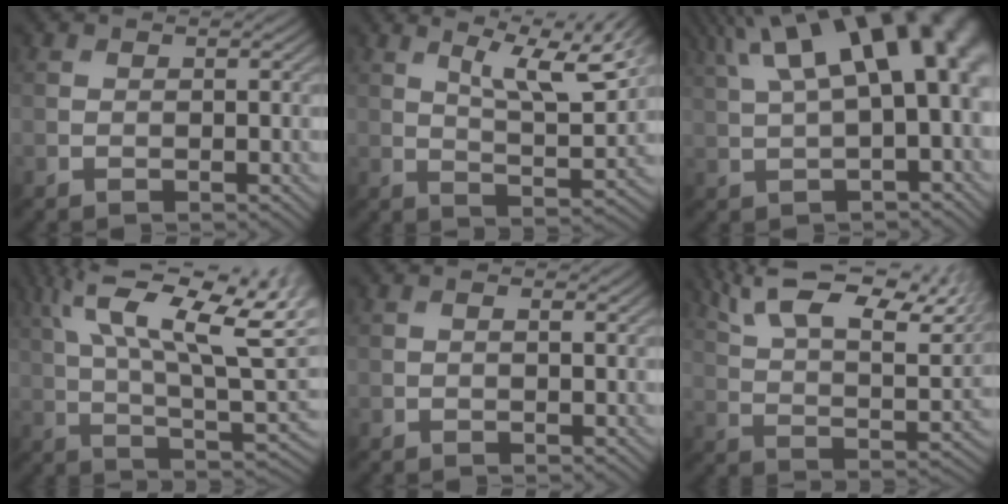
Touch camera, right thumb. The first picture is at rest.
{"total": 11.0, "force": [5.9, 3.0, 8.8], "torque": [-0.143, 0.001, 0.096]}
{"total": 15.2, "force": [5.1, 5.7, 13.1], "torque": [-0.200, 0.037, 0.089]}
{"total": 18.0, "force": [8.0, 6.1, 14.9], "torque": [-0.264, 0.035, 0.134]}
{"total": 0.7, "force": [0.2, 0.1, 0.6], "torque": [-0.010, 0.000, 0.002]}
{"total": 17.4, "force": [11.4, 5.5, 11.9], "torque": [-0.231, 0.022, 0.189]}